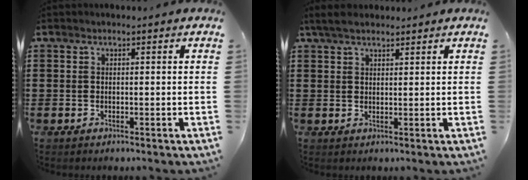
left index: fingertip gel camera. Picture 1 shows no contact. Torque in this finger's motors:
{"motor_torque": [2.14, 0.00, 0.11, 0.04]}